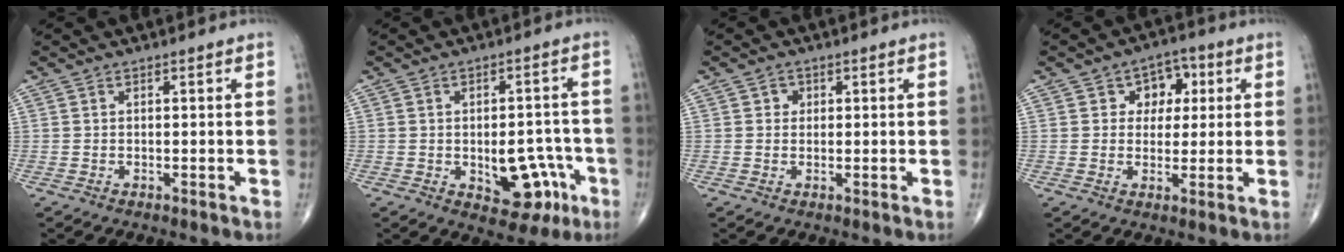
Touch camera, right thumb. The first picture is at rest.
{"total": 10.6, "force": [-3.4, 6.2, 7.9], "torque": [-0.065, 0.028, -0.032]}
{"total": 1.5, "force": [0.4, 1.4, 0.4], "torque": [0.003, 0.001, 0.001]}
{"total": 6.6, "force": [1.8, 5.2, 3.6], "torque": [-0.004, 0.002, 0.020]}